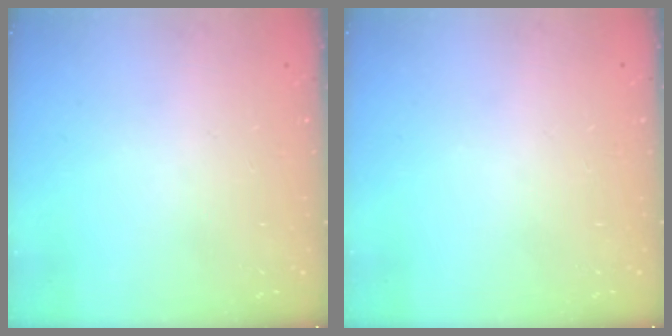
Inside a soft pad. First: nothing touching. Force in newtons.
{"total": 0.0}